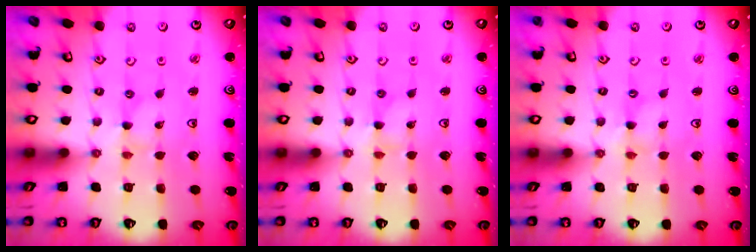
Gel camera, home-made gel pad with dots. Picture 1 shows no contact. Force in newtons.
{"total": 0.8, "press": 0.8, "slide": 0.1}
{"total": 0.0}